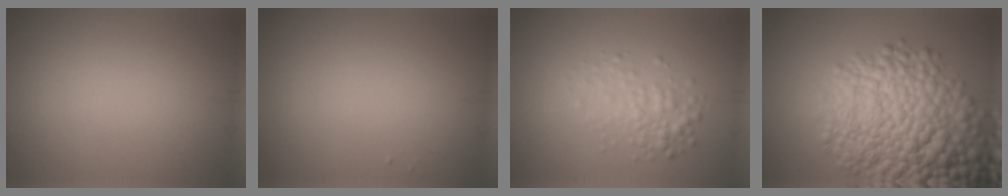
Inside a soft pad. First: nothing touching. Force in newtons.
{"total": 0.0}
{"total": 2.5, "press": 2.5, "slide": 0.0}
{"total": 13.4, "press": 13.4, "slide": 0.4}